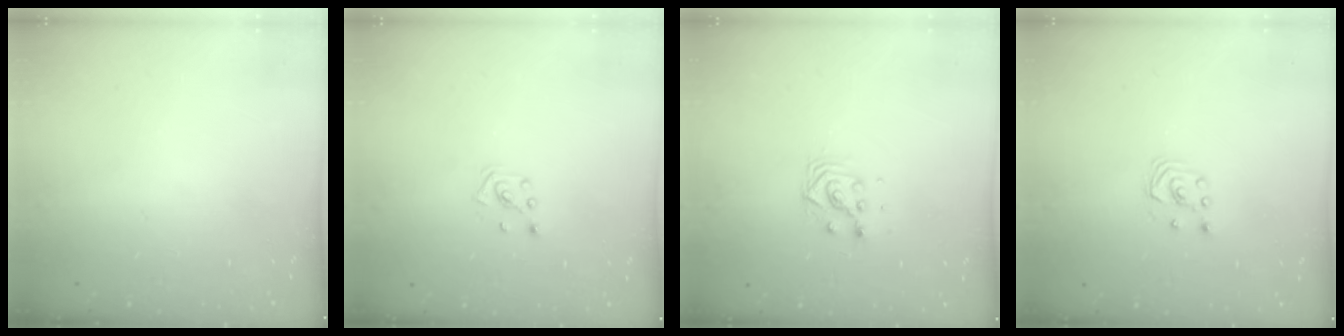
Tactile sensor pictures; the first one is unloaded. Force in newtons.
{"total": 2.1, "press": 2.0, "slide": 0.3}
{"total": 4.6, "press": 4.6, "slide": 0.2}
{"total": 1.9, "press": 1.9, "slide": 0.2}